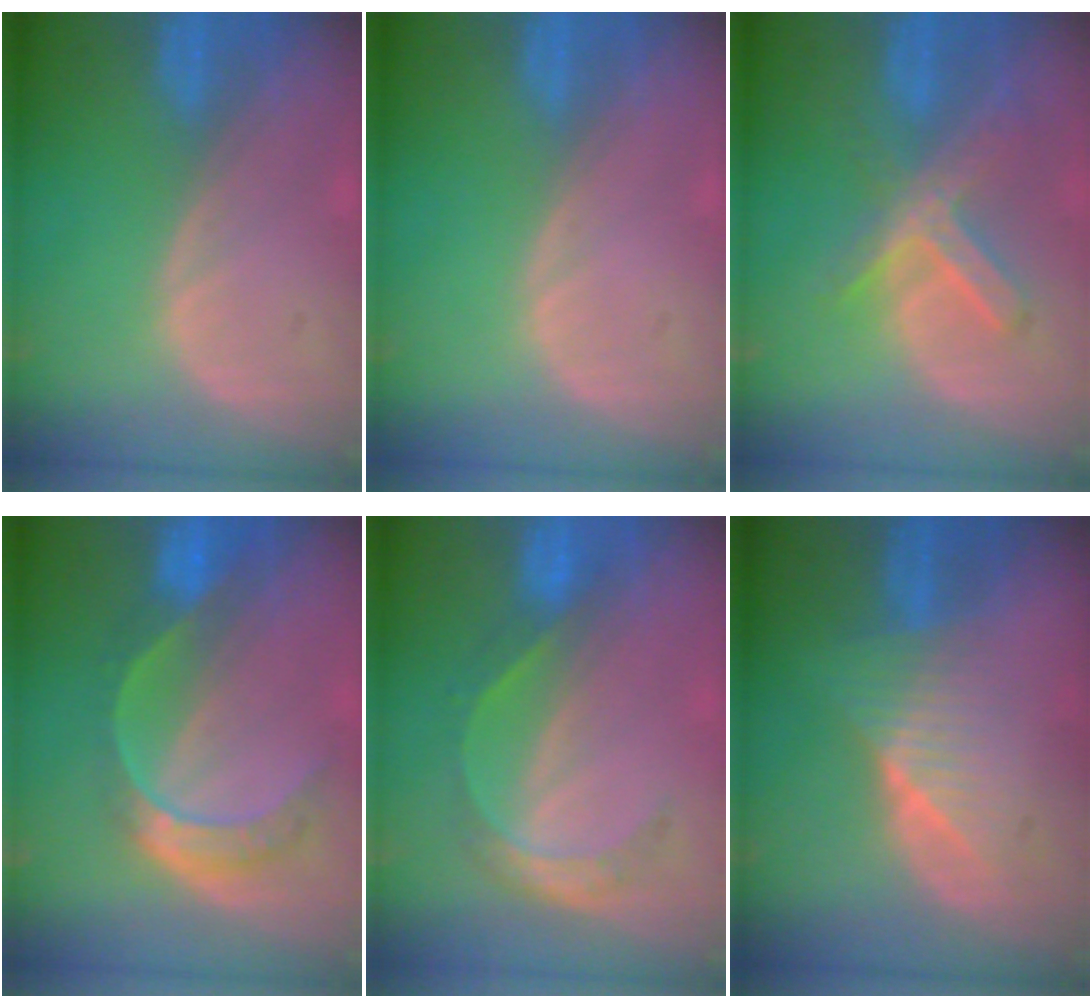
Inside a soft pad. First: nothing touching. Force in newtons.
{"total": 0.0}
{"total": 7.3, "press": 6.3, "slide": 3.7}
{"total": 7.7, "press": 6.4, "slide": 4.3}
{"total": 5.7, "press": 4.9, "slide": 2.9}
{"total": 6.1, "press": 5.7, "slide": 2.1}